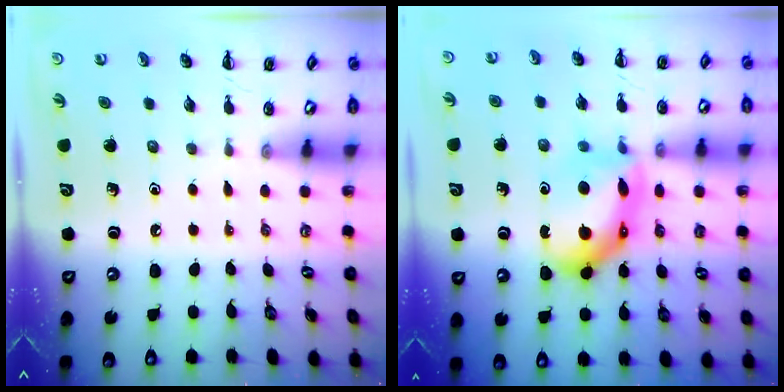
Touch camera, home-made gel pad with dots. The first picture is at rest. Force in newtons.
{"total": 14.1, "press": 14.1, "slide": 0.8}